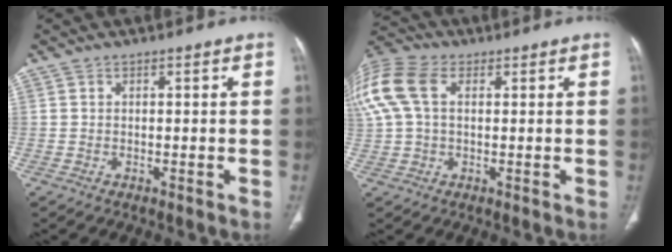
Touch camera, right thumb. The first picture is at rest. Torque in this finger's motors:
{"motor_torque": [0.32, 2.11, 0.79, -0.66, 0.29]}